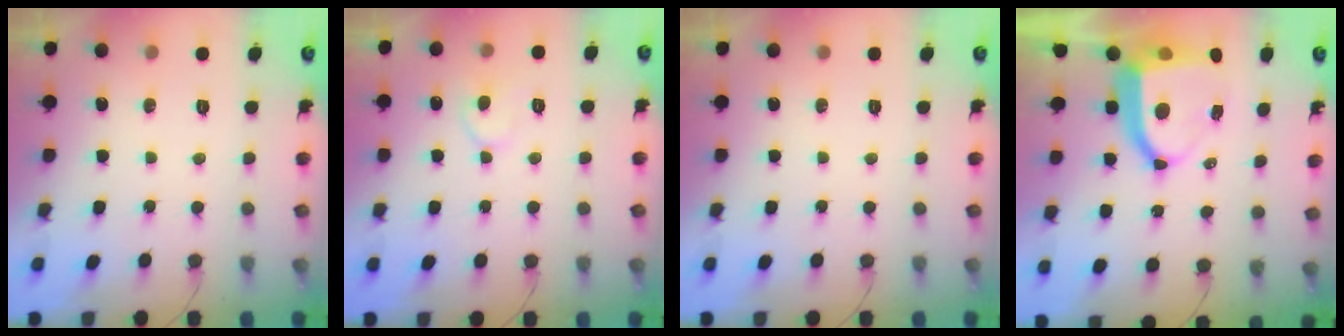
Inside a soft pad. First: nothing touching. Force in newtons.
{"total": 7.1, "press": 7.1, "slide": 0.4}
{"total": 0.0}
{"total": 10.2, "press": 10.2, "slide": 1.1}